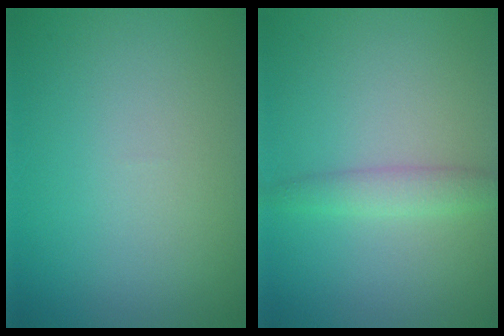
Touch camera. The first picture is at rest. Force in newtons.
{"total": 1.9, "press": 1.9, "slide": 0.1}